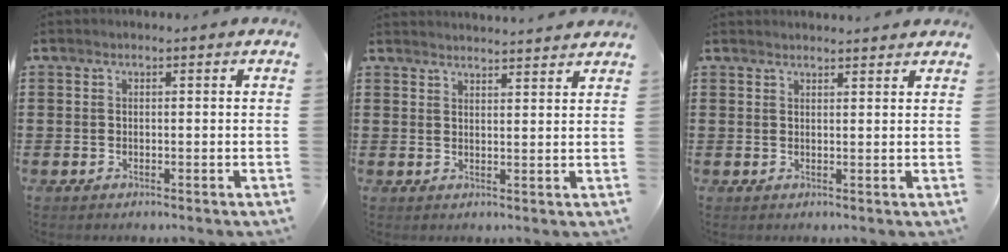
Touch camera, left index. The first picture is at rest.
{"total": 2.5, "force": [2.4, -0.4, -0.2], "torque": [-0.005, -0.010, 0.046]}
{"total": 1.6, "force": [1.5, 0.0, 0.1], "torque": [-0.005, 0.000, 0.030]}